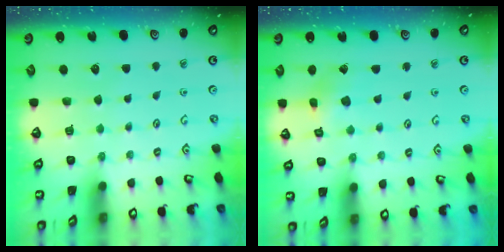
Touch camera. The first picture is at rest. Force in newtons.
{"total": 3.0, "press": 3.0, "slide": 0.2}